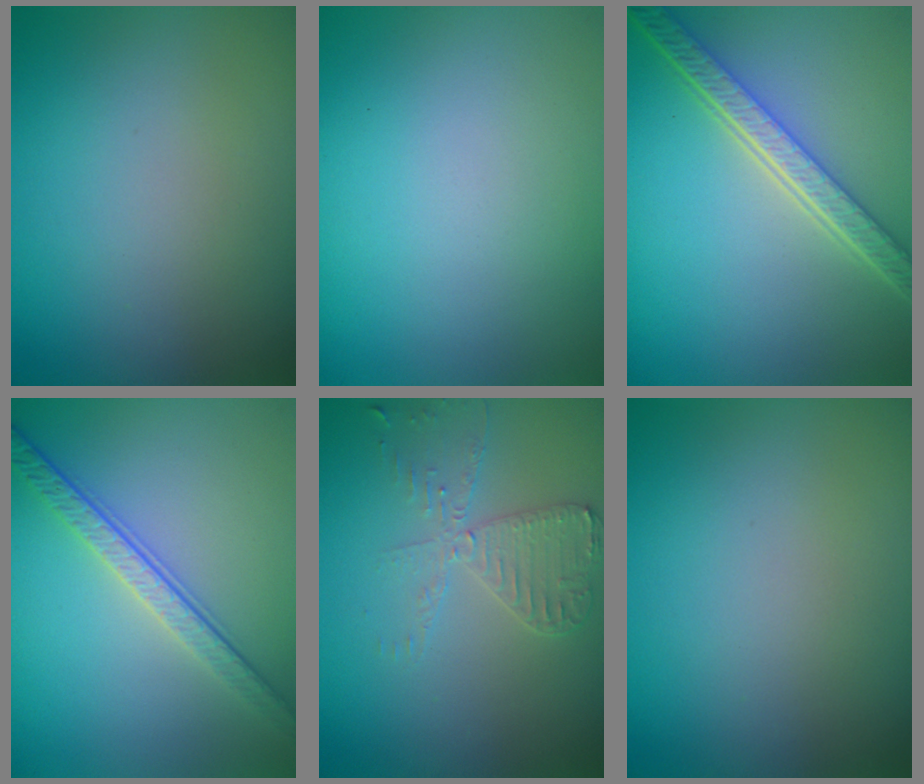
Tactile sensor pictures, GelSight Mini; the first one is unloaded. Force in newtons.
{"total": 0.0}
{"total": 5.5, "press": 4.3, "slide": 3.5}
{"total": 3.8, "press": 3.0, "slide": 2.4}
{"total": 3.5, "press": 3.0, "slide": 1.8}
{"total": 0.0}